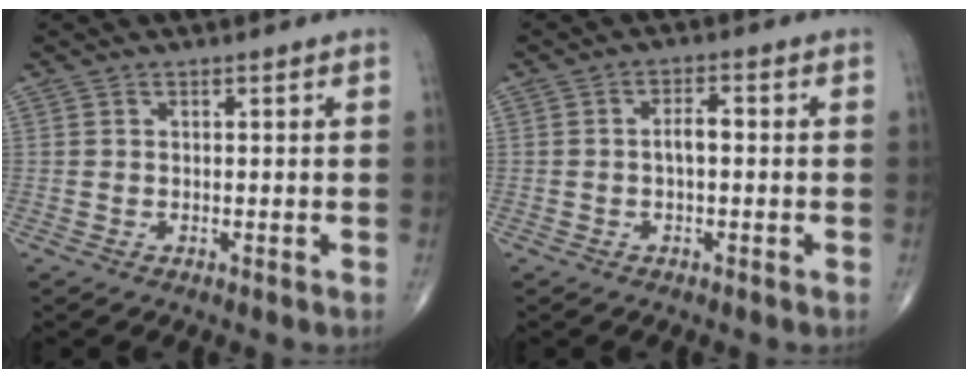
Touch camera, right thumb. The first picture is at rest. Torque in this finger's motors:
{"motor_torque": [0.79, 0.85, 0.60, 0.08, 0.03]}